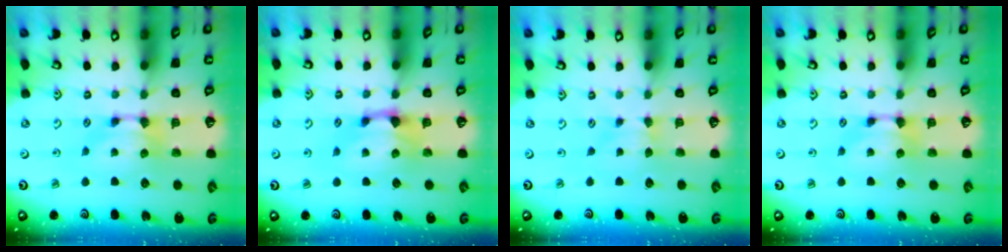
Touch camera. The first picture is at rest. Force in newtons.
{"total": 1.2, "press": 0.0, "slide": 1.2}
{"total": 2.5, "press": 2.5, "slide": 0.5}
{"total": 0.0}